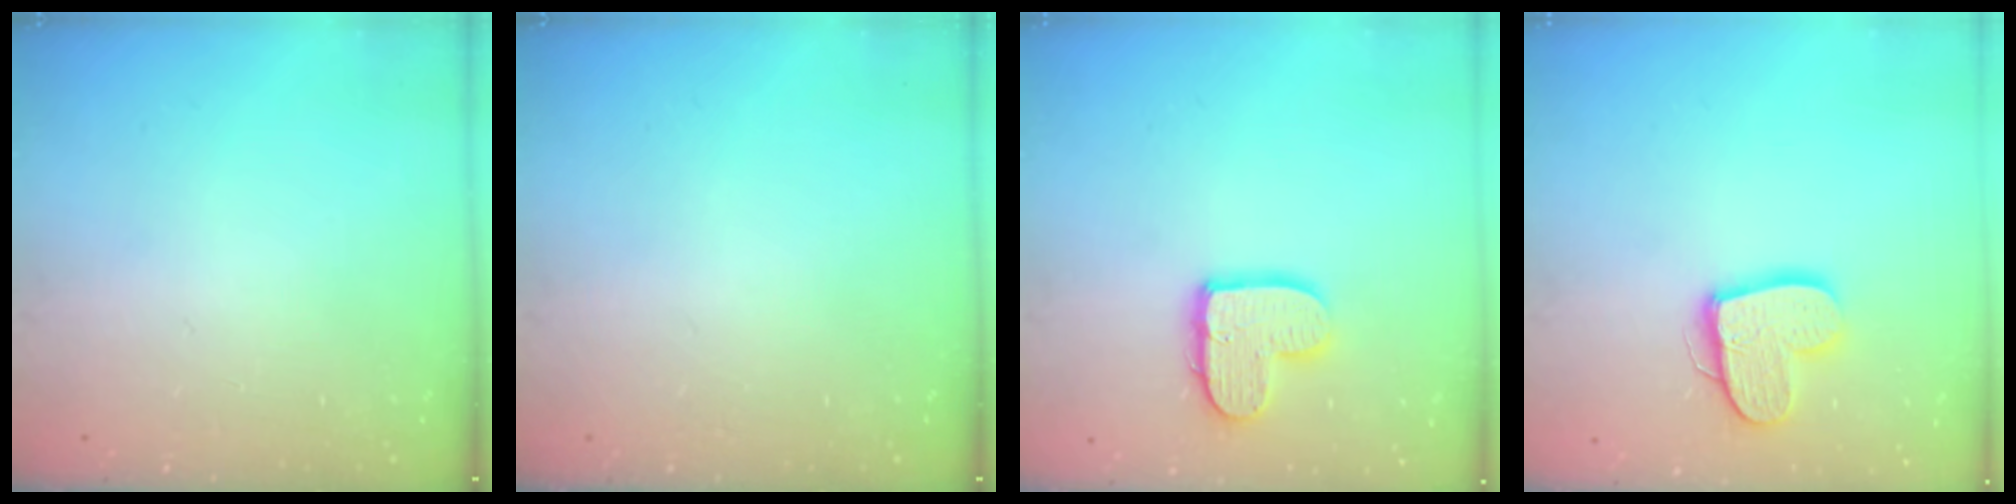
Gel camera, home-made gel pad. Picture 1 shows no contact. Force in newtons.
{"total": 0.0}
{"total": 10.8, "press": 10.7, "slide": 0.9}
{"total": 12.9, "press": 12.9, "slide": 1.0}